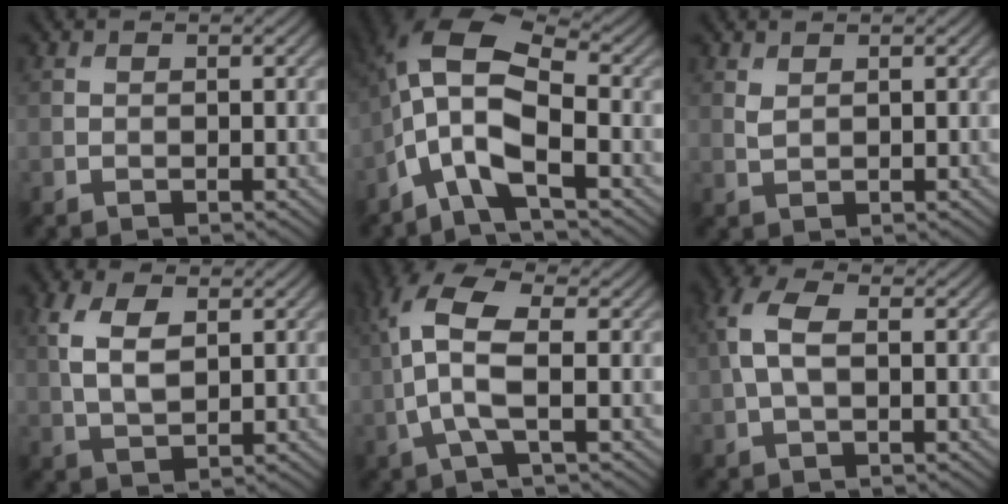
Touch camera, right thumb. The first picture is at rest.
{"total": 11.0, "force": [-2.7, 4.4, 9.8], "torque": [-0.202, 0.011, -0.069]}
{"total": 1.0, "force": [0.8, 0.4, 0.6], "torque": [-0.021, -0.002, 0.019]}
{"total": 5.8, "force": [1.7, 3.2, 4.6], "torque": [-0.109, 0.003, 0.033]}
{"total": 8.8, "force": [0.2, 3.3, 8.2], "torque": [-0.190, 0.024, -0.008]}
{"total": 5.6, "force": [0.6, 2.9, 4.8], "torque": [-0.121, 0.014, 0.005]}